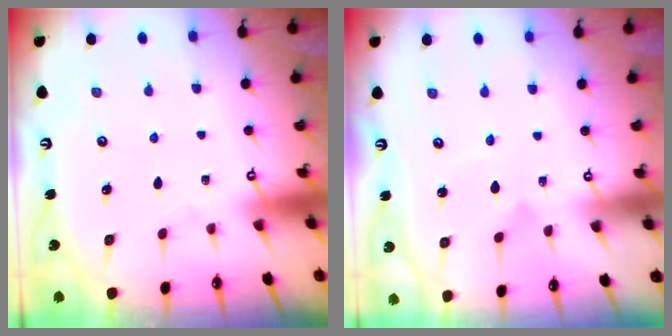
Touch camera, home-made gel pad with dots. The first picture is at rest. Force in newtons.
{"total": 1.9, "press": 1.9, "slide": 0.1}